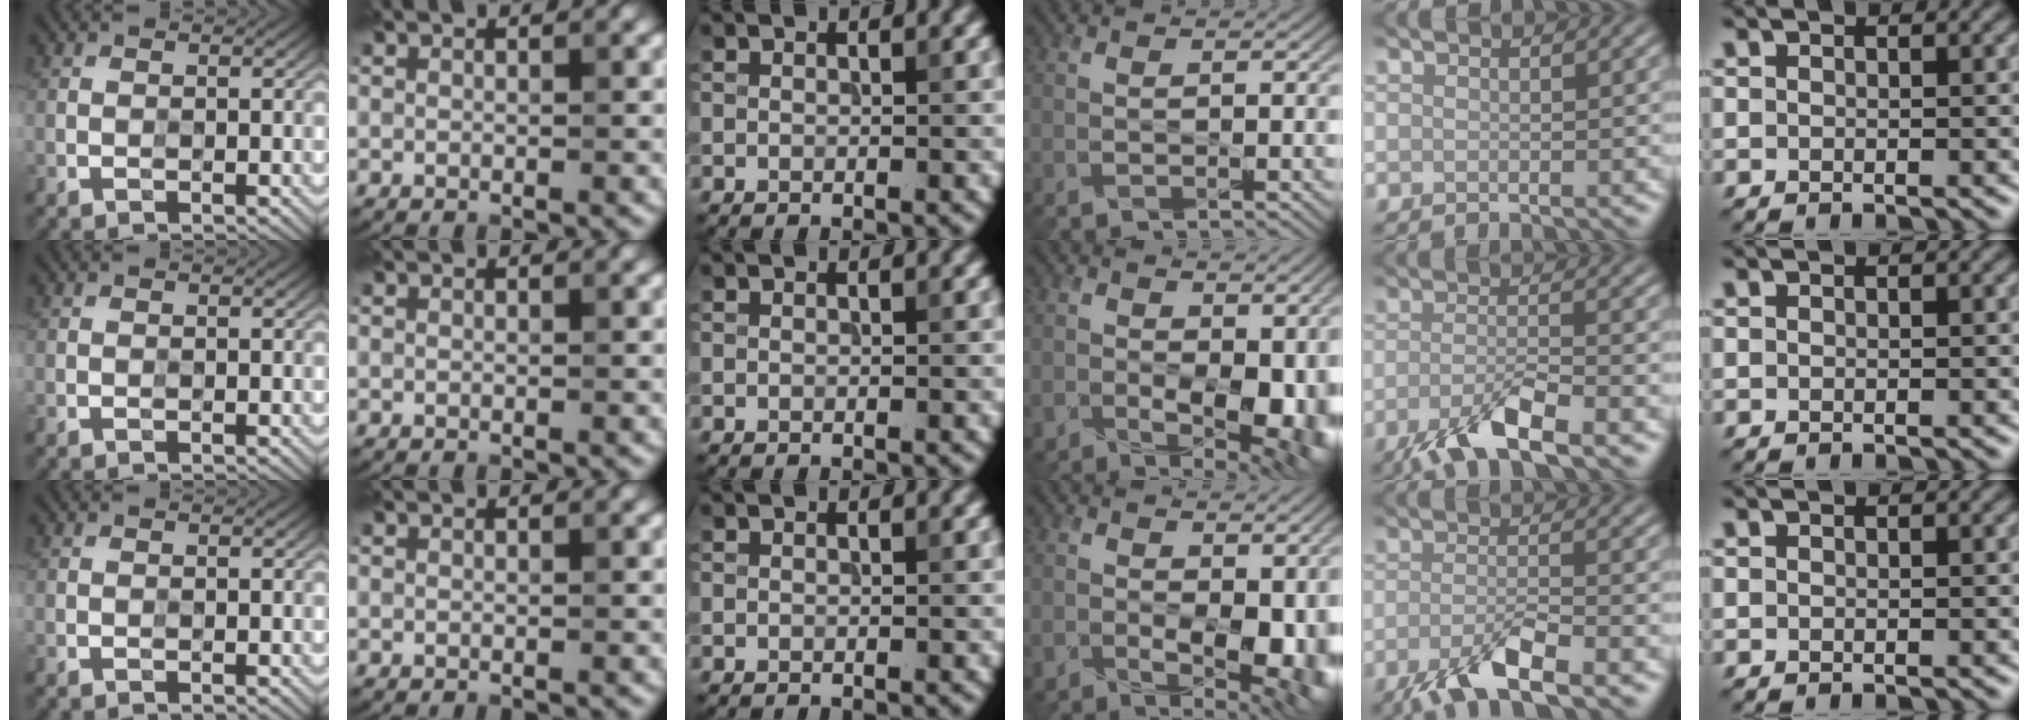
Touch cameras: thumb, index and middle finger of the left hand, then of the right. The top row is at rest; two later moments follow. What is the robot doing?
{"motion": "press", "object": "stopwatch"}